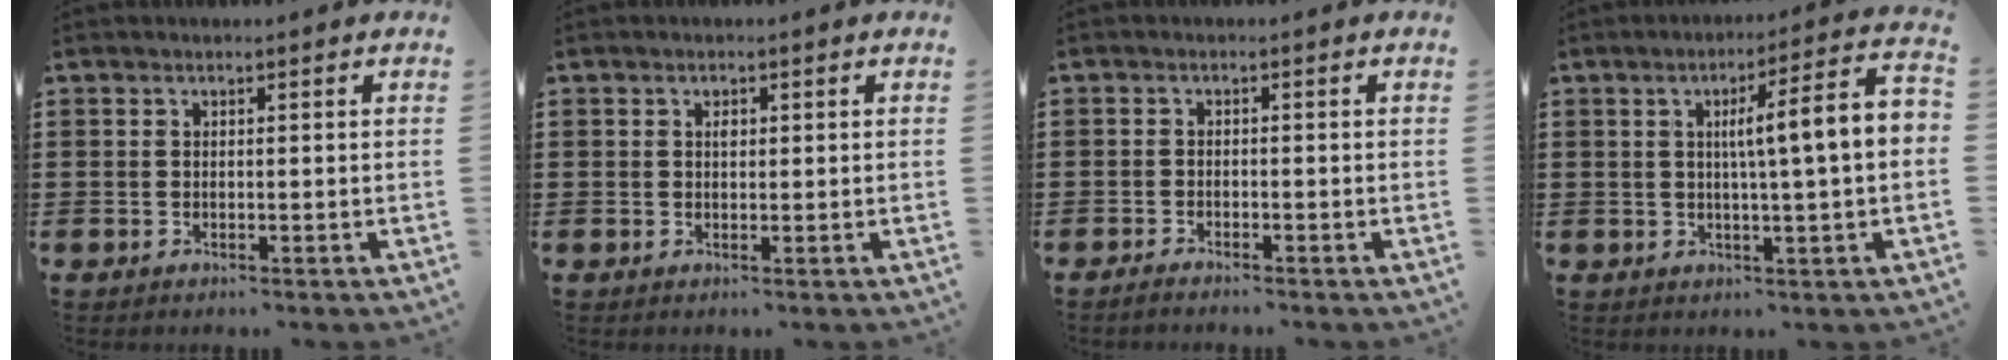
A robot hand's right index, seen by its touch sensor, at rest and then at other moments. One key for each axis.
{"total": 1.0, "fx": 0.4, "fy": 0.7, "fz": 0.6, "tx": -0.013, "ty": 0.003, "tz": 0.007}
{"total": 1.2, "fx": -1.2, "fy": 0.0, "fz": 0.2, "tx": -0.005, "ty": -0.001, "tz": -0.022}
{"total": 7.3, "fx": 0.4, "fy": 0.0, "fz": 7.3, "tx": -0.122, "ty": -0.012, "tz": -0.008}